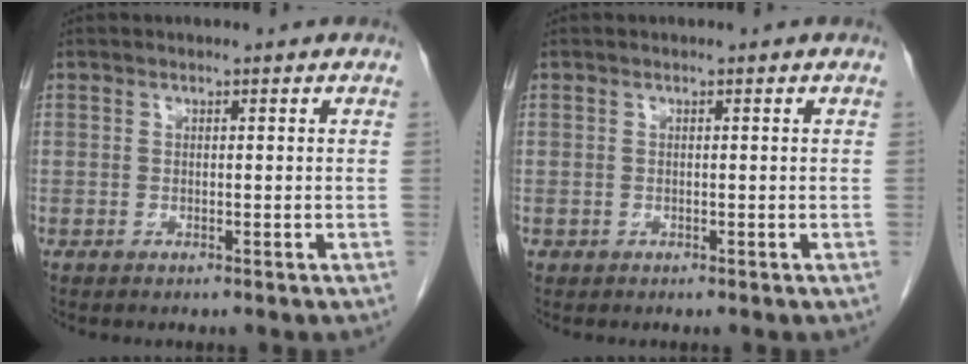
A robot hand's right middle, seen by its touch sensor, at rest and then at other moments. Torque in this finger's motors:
{"motor_torque": [0.00, 0.02, -0.01, -0.01]}